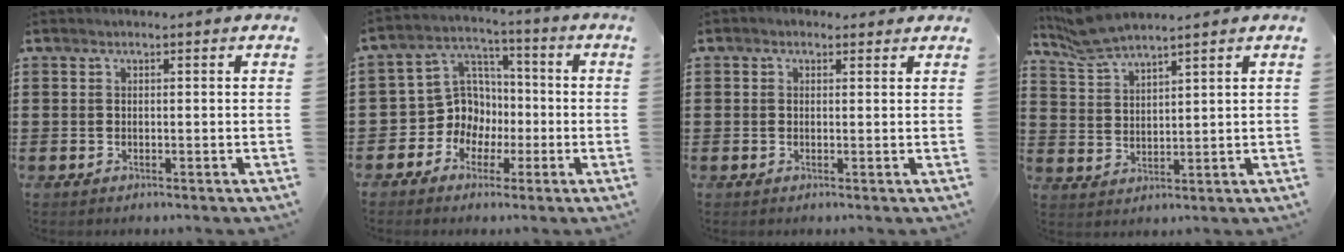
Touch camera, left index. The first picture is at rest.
{"total": 8.4, "force": [-1.6, 7.9, 2.1], "torque": [-0.077, 0.005, -0.029]}
{"total": 1.2, "force": [0.6, 1.0, 0.2], "torque": [-0.009, 0.007, 0.011]}
{"total": 5.0, "force": [4.7, 0.3, 1.6], "torque": [-0.047, -0.014, 0.086]}